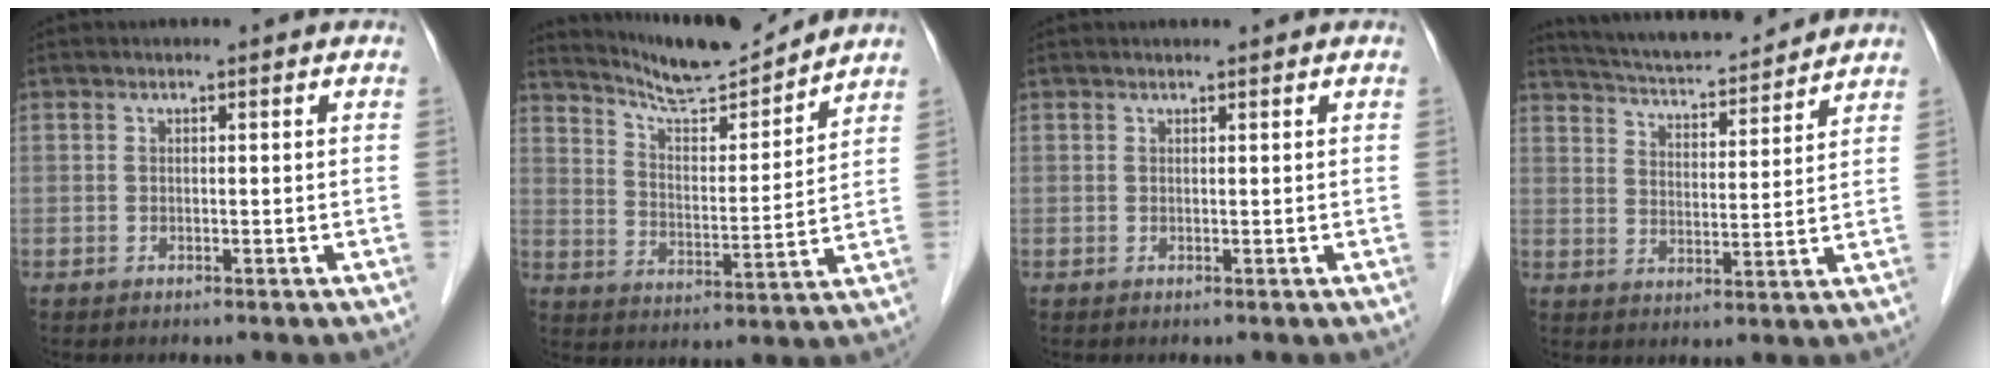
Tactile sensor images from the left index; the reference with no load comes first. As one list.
[{"total": 12.6, "force": [12.1, 0.0, 3.4], "torque": [-0.066, 0.001, 0.202]}, {"total": 1.3, "force": [1.2, 0.0, 0.5], "torque": [-0.006, 0.013, 0.021]}, {"total": 15.0, "force": [14.0, 1.8, 5.0], "torque": [-0.088, 0.017, 0.215]}]